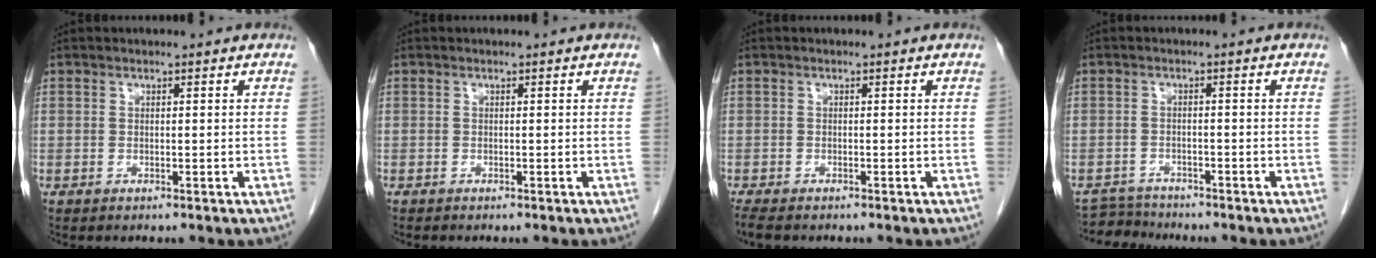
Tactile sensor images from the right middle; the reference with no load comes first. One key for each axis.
{"total": 0.0}
{"total": 2.9, "fx": -2.4, "fy": 0.8, "fz": 1.5, "tx": -0.030, "ty": -0.010, "tz": -0.035}
{"total": 3.4, "fx": -3.3, "fy": 0.4, "fz": -0.9, "tx": 0.016, "ty": -0.008, "tz": -0.056}